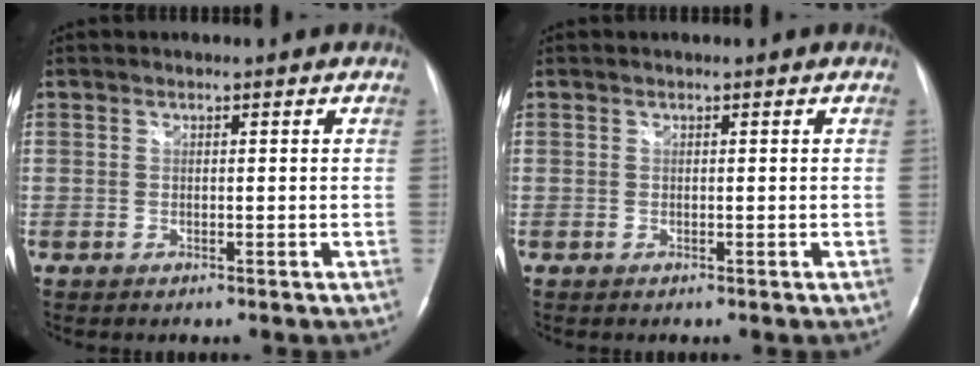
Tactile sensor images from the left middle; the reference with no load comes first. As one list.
[{"total": 0.0}]